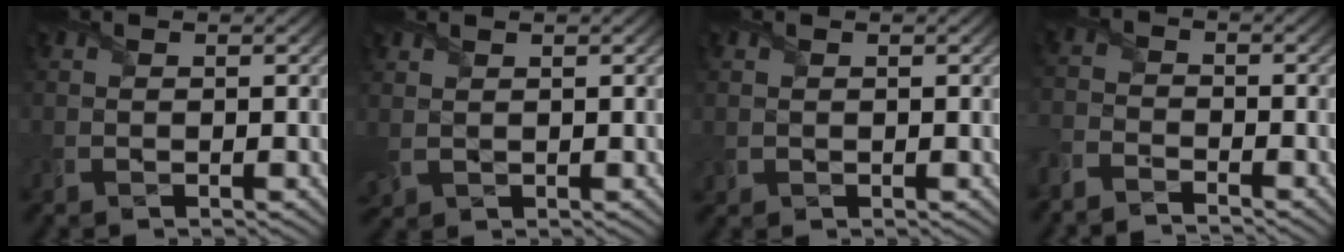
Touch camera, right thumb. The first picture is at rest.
{"total": 1.7, "force": [1.1, 1.1, 0.7], "torque": [-0.028, 0.001, 0.025]}
{"total": 0.5, "force": [0.4, 0.4, 0.0], "torque": [-0.004, -0.003, 0.009]}
{"total": 3.6, "force": [-3.5, 0.6, 0.6], "torque": [-0.016, -0.006, -0.085]}